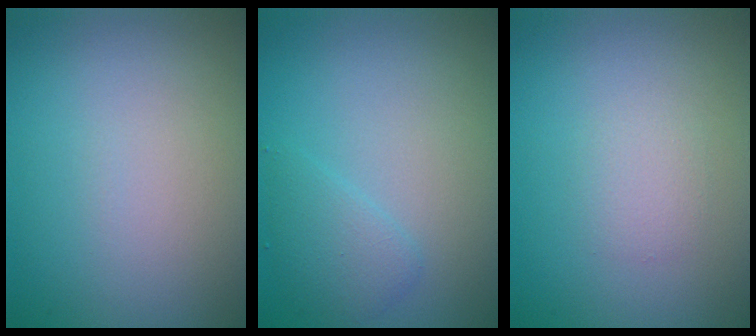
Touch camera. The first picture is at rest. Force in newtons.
{"total": 1.8, "press": 1.8, "slide": 0.1}
{"total": 1.2, "press": 1.2, "slide": 0.0}